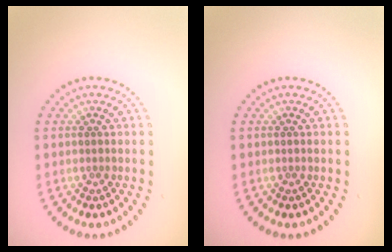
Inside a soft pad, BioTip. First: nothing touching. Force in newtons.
{"total": 0.0}